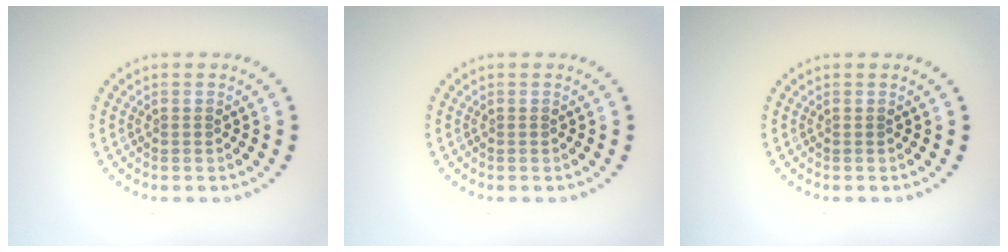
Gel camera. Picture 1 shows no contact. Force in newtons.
{"total": 0.0}
{"total": 0.0}